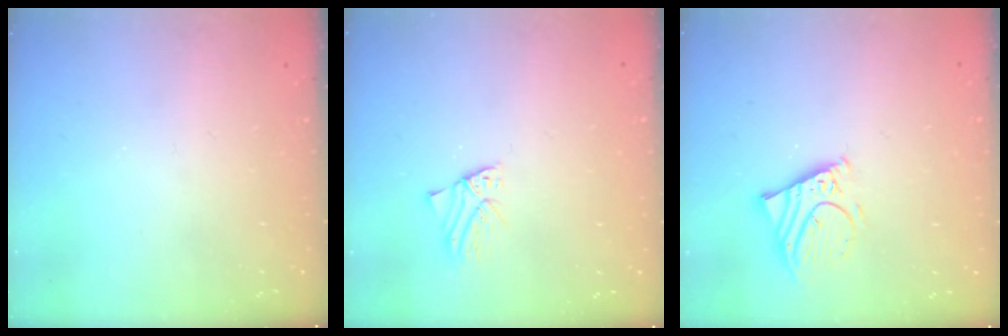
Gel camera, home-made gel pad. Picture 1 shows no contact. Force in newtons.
{"total": 1.2, "press": 1.2, "slide": 0.1}
{"total": 7.4, "press": 7.4, "slide": 0.8}